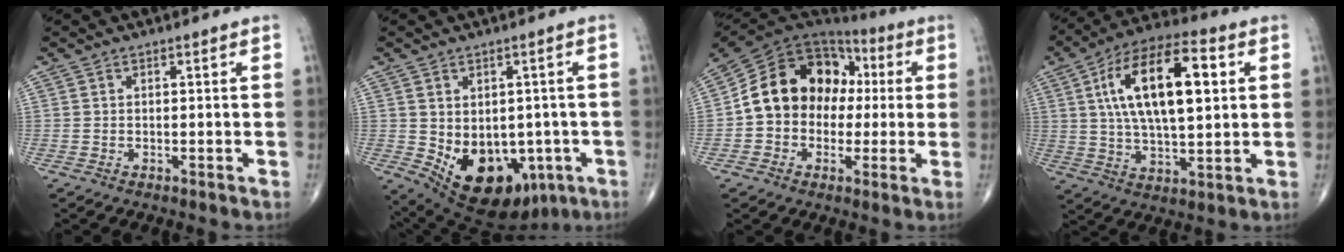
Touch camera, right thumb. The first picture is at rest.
{"total": 16.3, "force": [-4.1, 11.2, 11.1], "torque": [-0.147, 0.000, -0.028]}
{"total": 17.0, "force": [0.7, 13.5, 10.3], "torque": [-0.147, 0.046, 0.008]}
{"total": 19.9, "force": [4.8, 8.6, 17.3], "torque": [-0.290, 0.009, 0.076]}